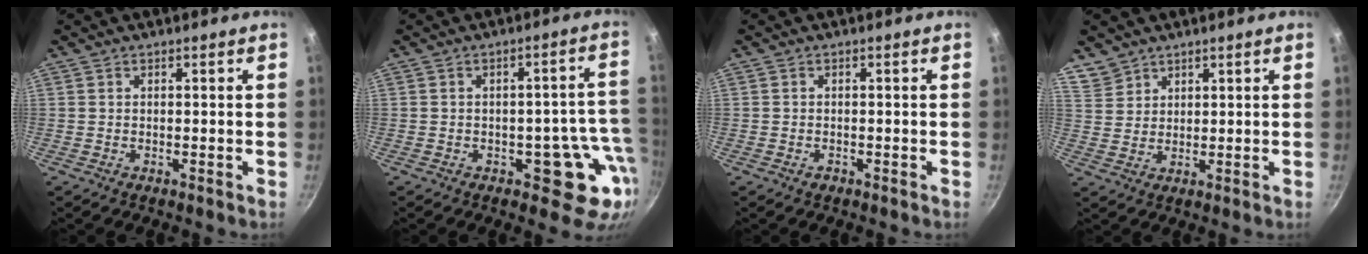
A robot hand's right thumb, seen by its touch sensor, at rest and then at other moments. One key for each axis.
{"total": 10.4, "fx": -3.6, "fy": 6.4, "fz": 7.3, "tx": -0.013, "ty": 0.036, "tz": -0.036}
{"total": 0.9, "fx": -0.5, "fy": 0.6, "fz": 0.3, "tx": -0.005, "ty": 0.004, "tz": -0.009}
{"total": 4.8, "fx": 3.7, "fy": 3.1, "fz": 0.4, "tx": 0.009, "ty": -0.002, "tz": 0.075}